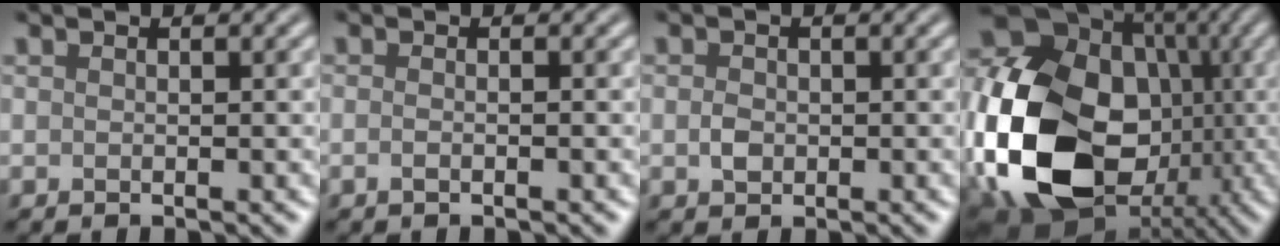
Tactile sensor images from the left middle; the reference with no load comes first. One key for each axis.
{"total": 0.7, "fx": -0.4, "fy": 0.1, "fz": 0.6, "tx": -0.011, "ty": -0.001, "tz": -0.007}
{"total": 1.1, "fx": -0.2, "fy": 0.9, "fz": 0.6, "tx": -0.016, "ty": 0.002, "tz": -0.008}
{"total": 19.3, "fx": -3.3, "fy": 14.4, "fz": 12.4, "tx": -0.278, "ty": -0.018, "tz": -0.060}